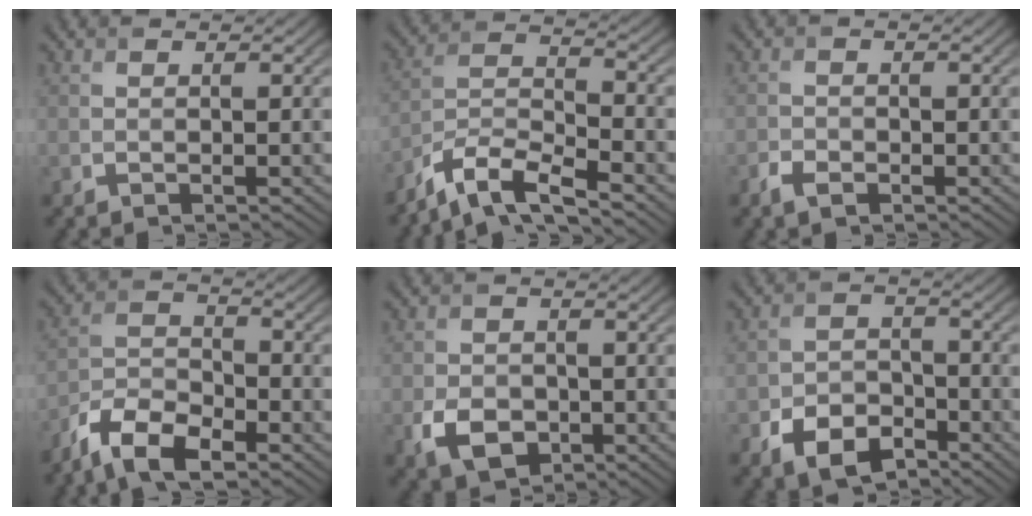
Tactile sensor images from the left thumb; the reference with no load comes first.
{"total": 8.3, "force": [-6.6, 1.9, 4.6], "torque": [-0.094, -0.003, -0.140]}
{"total": 2.0, "force": [-1.2, 1.1, 1.0], "torque": [-0.024, -0.003, -0.026]}
{"total": 8.4, "force": [-6.0, 3.4, 4.9], "torque": [-0.093, -0.005, -0.131]}
{"total": 4.7, "force": [-1.8, 3.5, 2.7], "torque": [-0.058, -0.014, -0.034]}
{"total": 6.6, "force": [-4.0, 4.0, 3.3], "torque": [-0.066, -0.008, -0.078]}